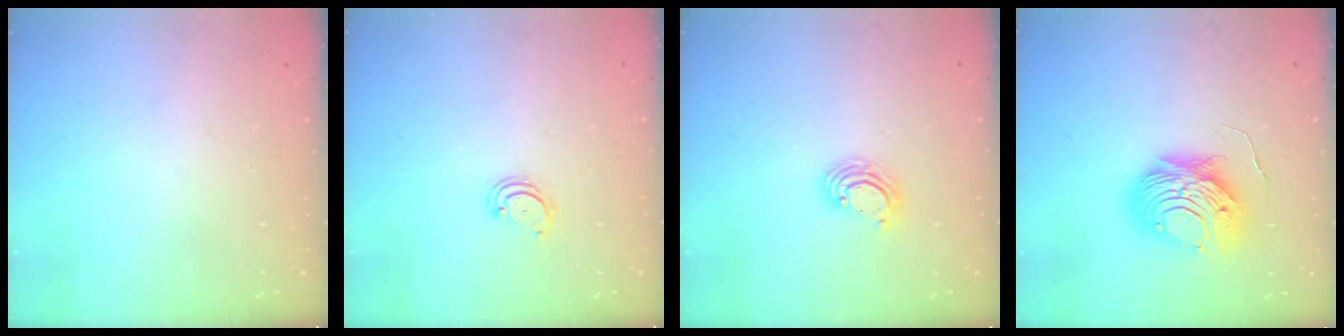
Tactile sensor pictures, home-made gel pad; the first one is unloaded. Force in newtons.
{"total": 2.8, "press": 2.8, "slide": 0.3}
{"total": 3.6, "press": 3.6, "slide": 0.2}
{"total": 10.5, "press": 10.5, "slide": 1.0}